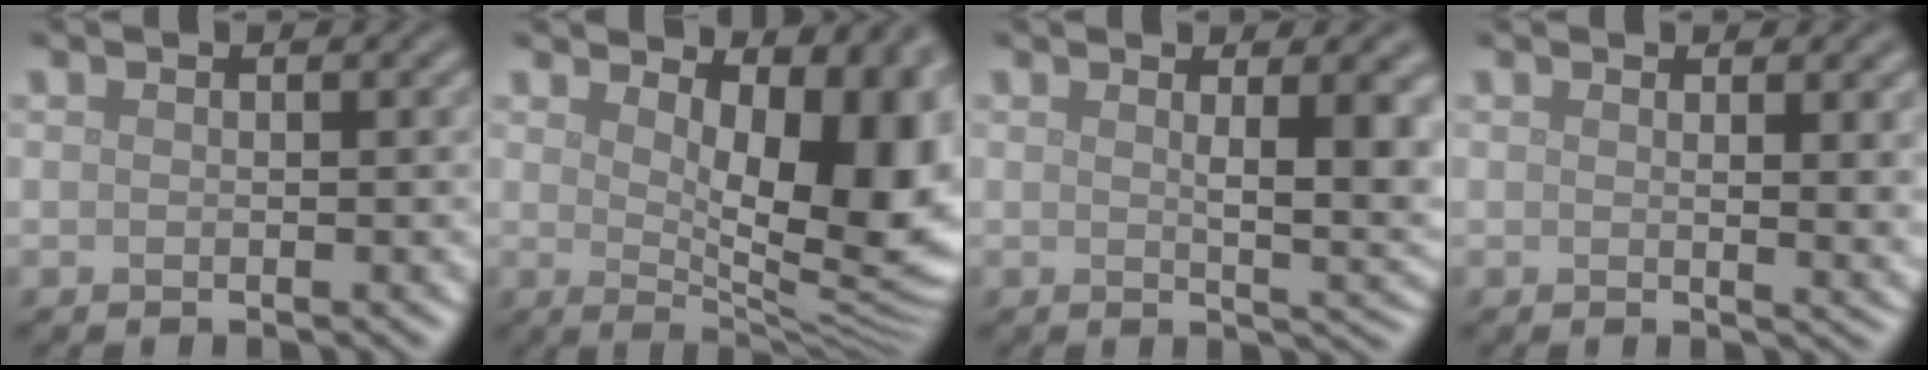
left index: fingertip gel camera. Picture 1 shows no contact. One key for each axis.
{"total": 10.8, "fx": 2.6, "fy": 4.8, "fz": 9.2, "tx": -0.111, "ty": -0.014, "tz": 0.048}
{"total": 5.9, "fx": 1.5, "fy": 1.8, "fz": 5.5, "tx": -0.063, "ty": -0.007, "tz": 0.028}
{"total": 3.2, "fx": 1.3, "fy": 1.1, "fz": 2.7, "tx": -0.028, "ty": -0.003, "tz": 0.019}